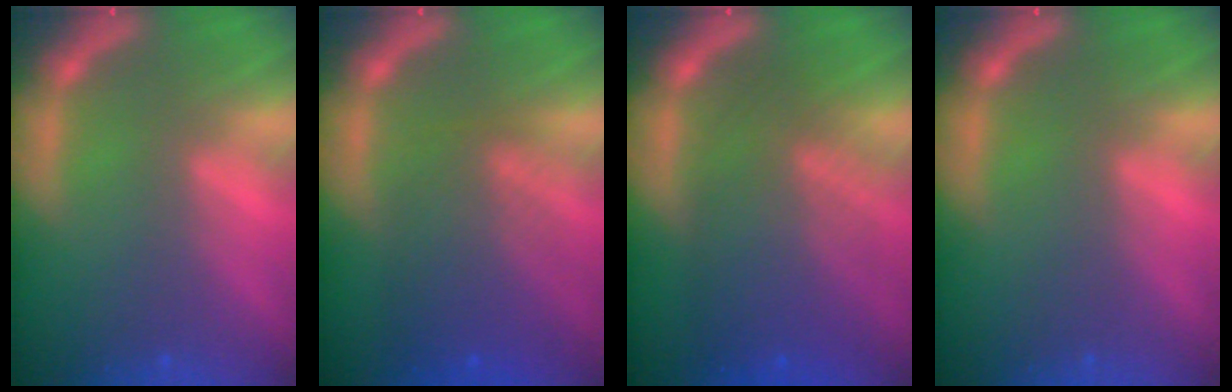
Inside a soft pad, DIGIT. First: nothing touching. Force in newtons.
{"total": 6.0}
{"total": 8.0}
{"total": 0.0}